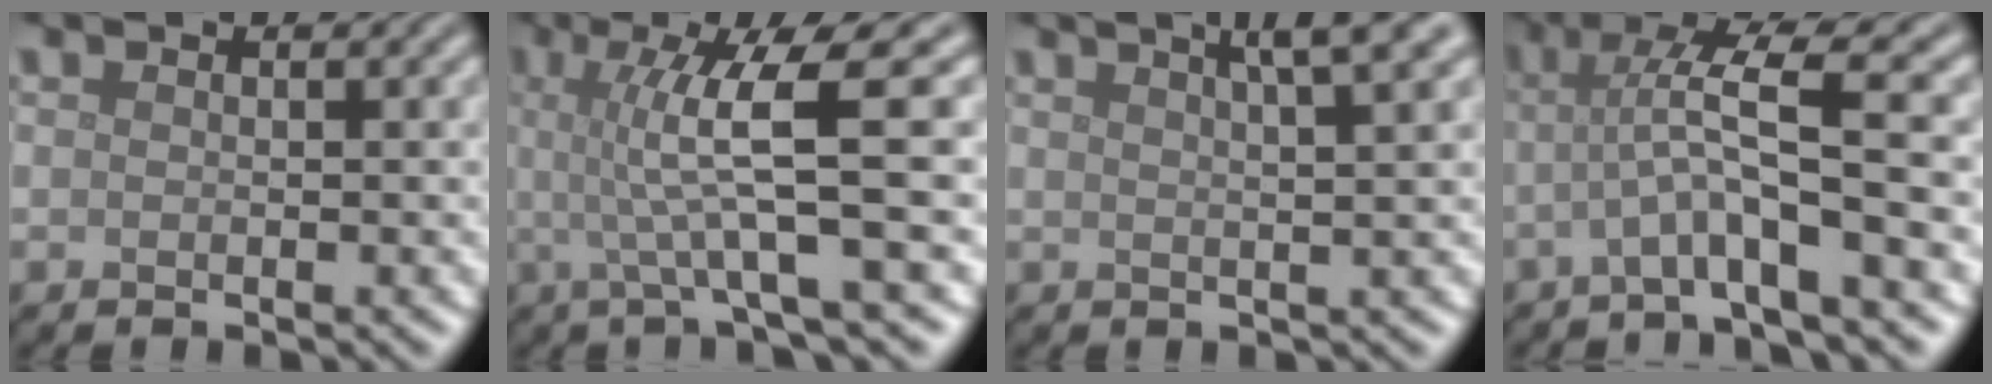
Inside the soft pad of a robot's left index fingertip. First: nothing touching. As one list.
[{"total": 6.6, "force": [0.6, 0.9, 6.5], "torque": [-0.113, 0.005, 0.010]}, {"total": 5.7, "force": [3.5, 1.5, 4.3], "torque": [-0.037, 0.028, 0.024]}, {"total": 5.1, "force": [-0.9, 0.4, 5.0], "torque": [-0.097, 0.013, -0.024]}]